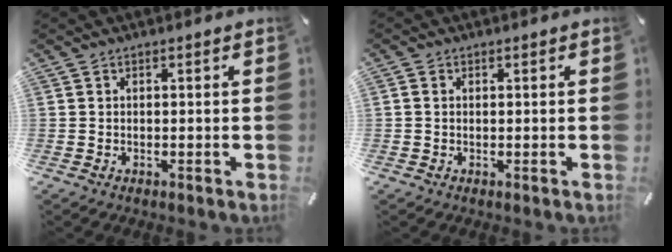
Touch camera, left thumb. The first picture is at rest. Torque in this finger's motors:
{"motor_torque": [0.19, 0.09, 0.24, 0.02, -0.05]}